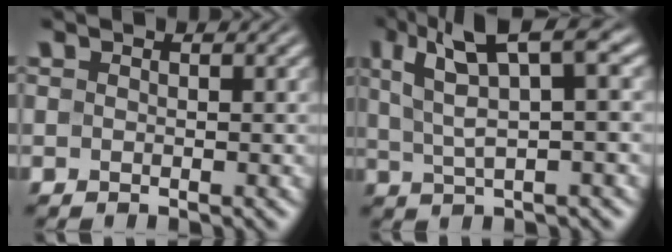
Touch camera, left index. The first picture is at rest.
{"total": 6.8, "force": [3.0, 1.6, 5.9], "torque": [-0.110, 0.014, 0.057]}